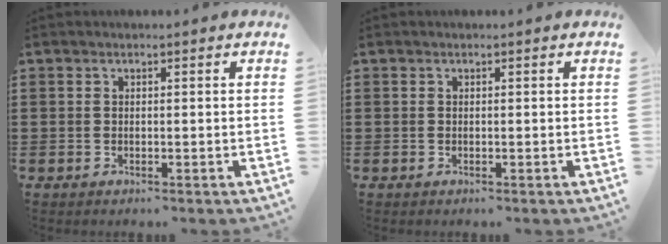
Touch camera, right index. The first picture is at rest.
{"total": 0.0}